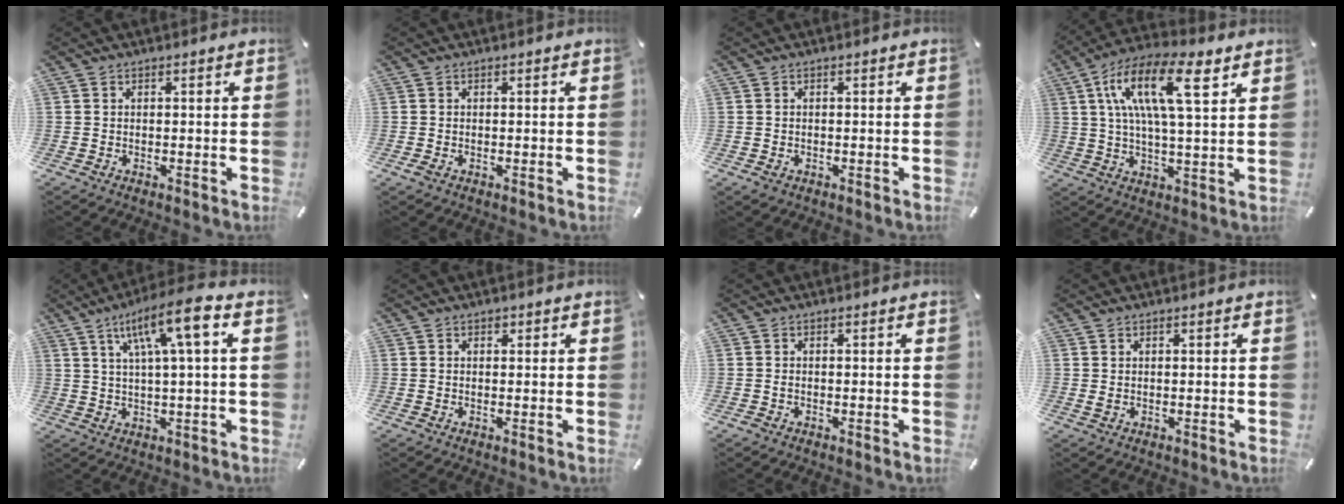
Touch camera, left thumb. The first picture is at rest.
{"total": 0.6, "force": [-0.3, 0.5, 0.3], "torque": [-0.005, 0.001, -0.007]}
{"total": 0.7, "force": [-0.3, 0.6, 0.1], "torque": [-0.003, 0.002, -0.007]}
{"total": 15.1, "force": [6.4, 4.9, 12.8], "torque": [-0.255, -0.003, 0.104]}
{"total": 12.4, "force": [4.7, 2.1, 11.3], "torque": [-0.189, -0.011, 0.075]}
{"total": 0.7, "force": [0.2, 0.7, 0.0], "torque": [-0.001, 0.004, 0.004]}
{"total": 0.7, "force": [-0.5, 0.4, 0.3], "torque": [-0.006, -0.001, -0.009]}
{"total": 0.7, "force": [0.1, 0.4, 0.5], "torque": [-0.003, -0.002, 0.001]}